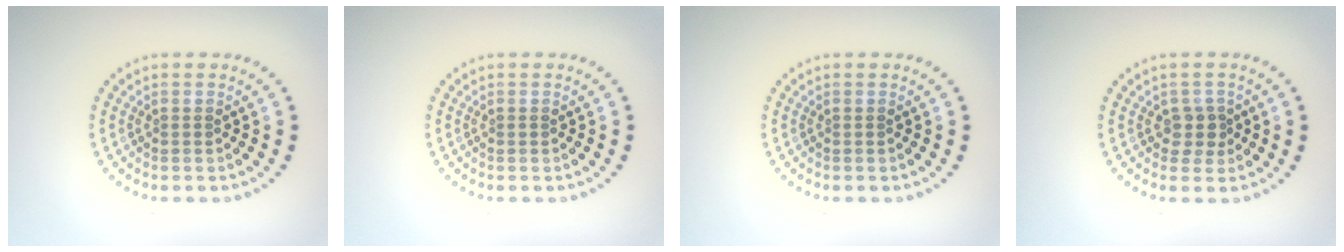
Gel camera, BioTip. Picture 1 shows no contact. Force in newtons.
{"total": 0.0}
{"total": 0.0}
{"total": 1.9, "press": 1.6, "slide": 1.0}